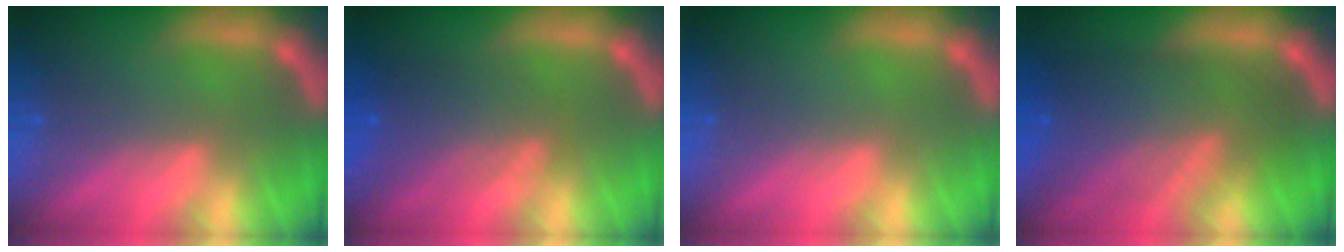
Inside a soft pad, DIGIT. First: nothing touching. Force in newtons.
{"total": 4.5}
{"total": 0.0}
{"total": 9.0}